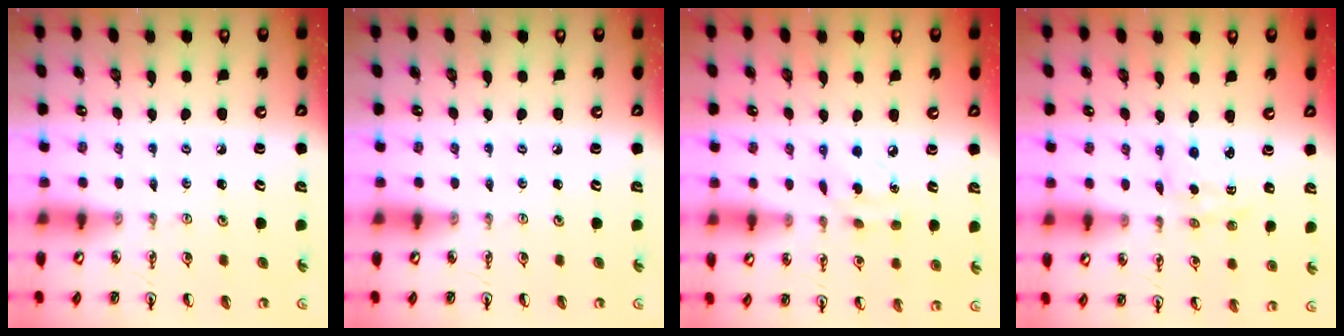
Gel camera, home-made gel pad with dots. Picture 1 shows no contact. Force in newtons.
{"total": 0.0}
{"total": 4.4, "press": 4.3, "slide": 0.5}
{"total": 2.1, "press": 2.0, "slide": 0.6}